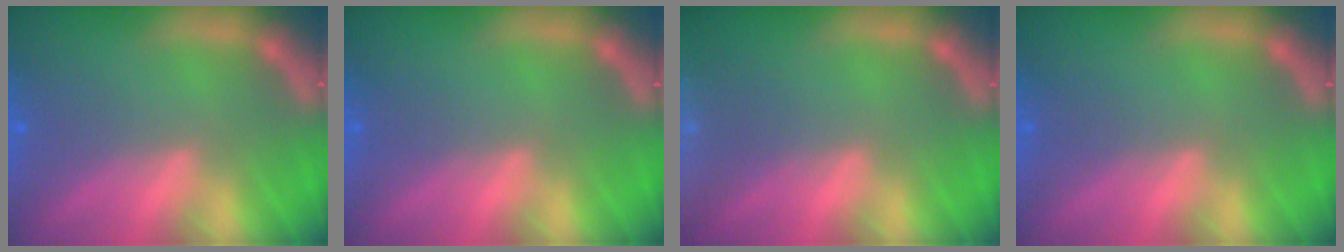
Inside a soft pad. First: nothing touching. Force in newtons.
{"total": 0.0}
{"total": 6.5}
{"total": 0.0}